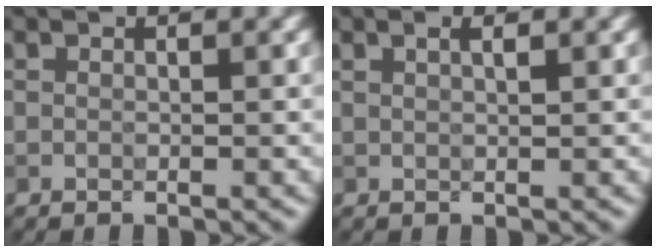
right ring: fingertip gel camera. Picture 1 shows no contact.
{"total": 1.3, "force": [0.7, 0.5, 1.0], "torque": [0.000, 0.003, -0.001]}